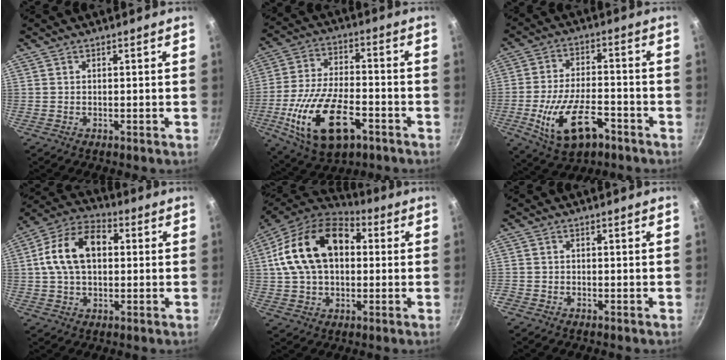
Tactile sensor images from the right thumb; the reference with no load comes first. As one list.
[{"total": 19.0, "force": [-7.2, 9.6, 14.7], "torque": [-0.276, 0.019, -0.125]}, {"total": 14.4, "force": [-6.1, 7.1, 10.9], "torque": [-0.193, 0.023, -0.102]}, {"total": 13.6, "force": [1.7, 8.8, 10.2], "torque": [-0.158, 0.027, 0.014]}, {"total": 19.4, "force": [3.0, 13.0, 14.1], "torque": [-0.227, 0.030, 0.037]}, {"total": 1.0, "force": [-0.8, 0.6, 0.2], "torque": [-0.010, 0.003, -0.020]}]